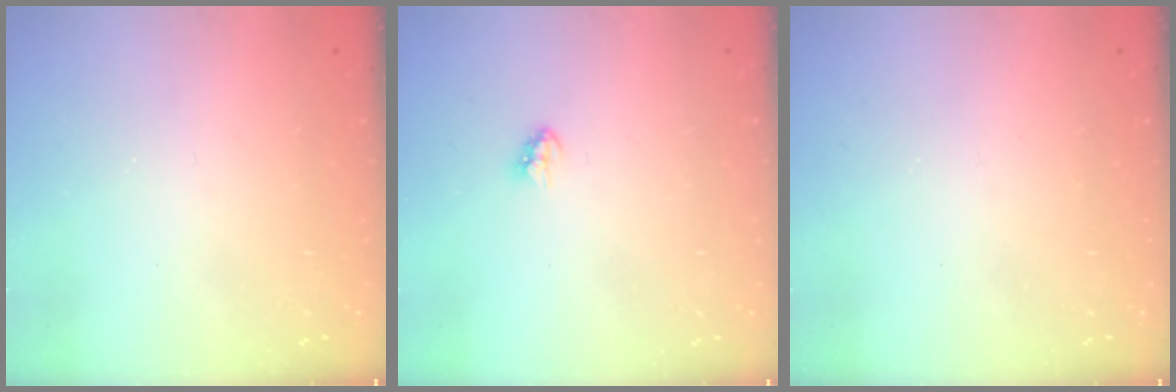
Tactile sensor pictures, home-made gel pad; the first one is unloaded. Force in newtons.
{"total": 2.9, "press": 2.9, "slide": 0.2}
{"total": 0.0}